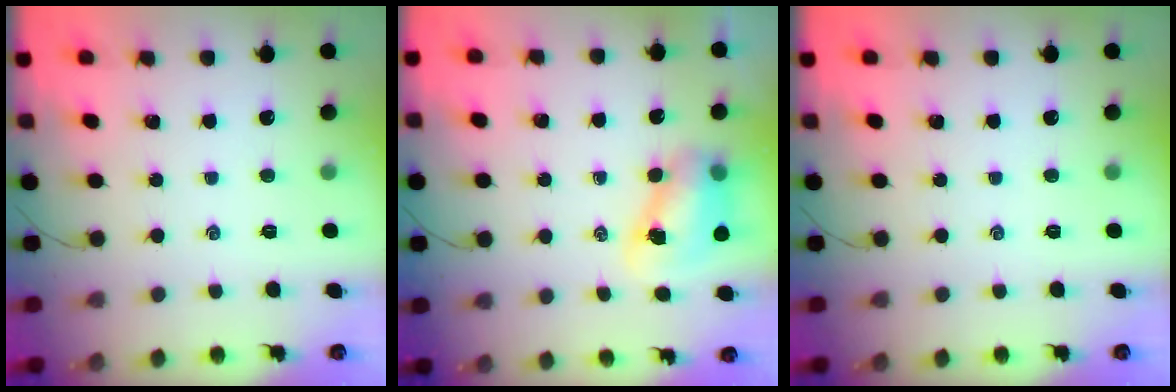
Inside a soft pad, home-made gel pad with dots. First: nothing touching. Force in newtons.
{"total": 7.8, "press": 7.7, "slide": 1.6}
{"total": 0.0}